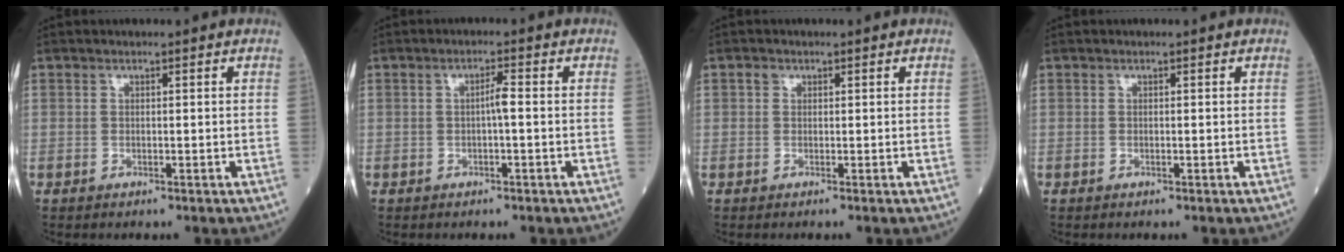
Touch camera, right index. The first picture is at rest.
{"total": 1.9, "force": [-0.2, 0.1, 1.9], "torque": [-0.031, 0.003, -0.003]}
{"total": 0.6, "force": [0.1, 0.5, 0.2], "torque": [-0.004, 0.004, 0.000]}
{"total": 0.0}